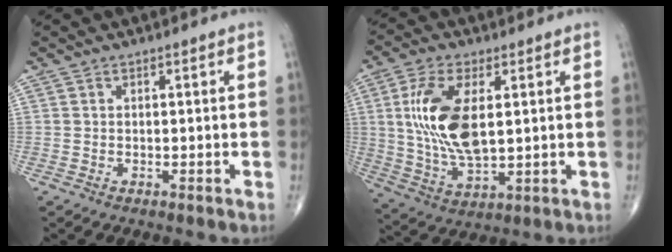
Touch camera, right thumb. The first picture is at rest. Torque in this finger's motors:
{"motor_torque": [1.22, 3.68, 1.75, 0.26, 0.23]}